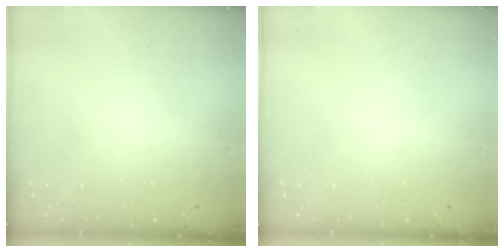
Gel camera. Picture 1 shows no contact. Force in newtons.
{"total": 0.0}